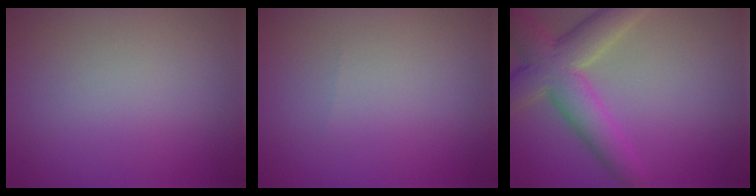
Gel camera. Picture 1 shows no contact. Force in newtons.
{"total": 0.0}
{"total": 6.6, "press": 6.6, "slide": 0.3}